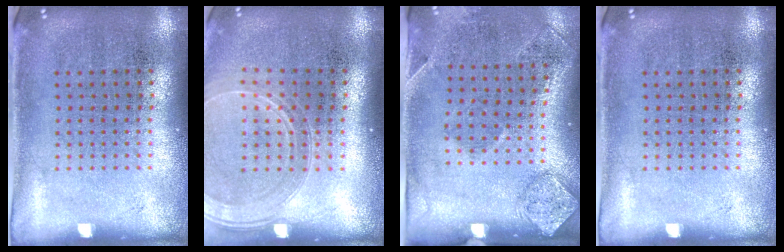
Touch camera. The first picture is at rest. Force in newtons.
{"total": 1.7, "press": 1.6, "slide": 0.7}
{"total": 1.9, "press": 1.2, "slide": 1.5}
{"total": 0.0}